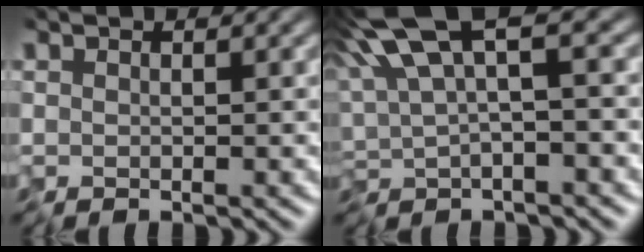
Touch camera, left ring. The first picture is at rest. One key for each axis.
{"total": 7.8, "fx": 2.6, "fy": 2.6, "fz": 6.8, "tx": -0.156, "ty": 0.014, "tz": 0.050}